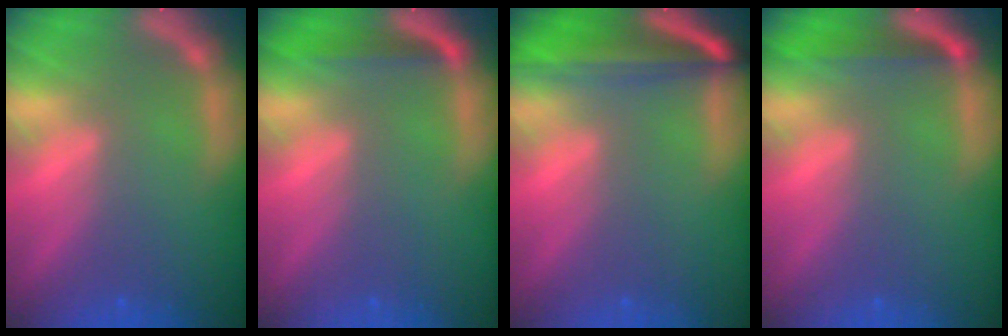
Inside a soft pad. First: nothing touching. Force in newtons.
{"total": 2.5}
{"total": 8.1}
{"total": 3.0}